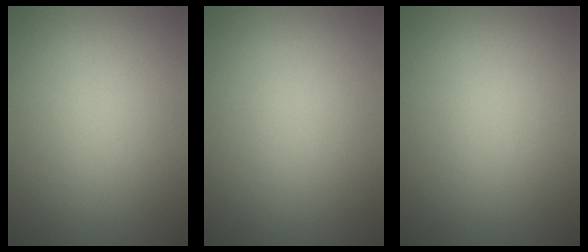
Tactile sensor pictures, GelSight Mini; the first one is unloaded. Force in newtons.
{"total": 0.0}
{"total": 0.0}